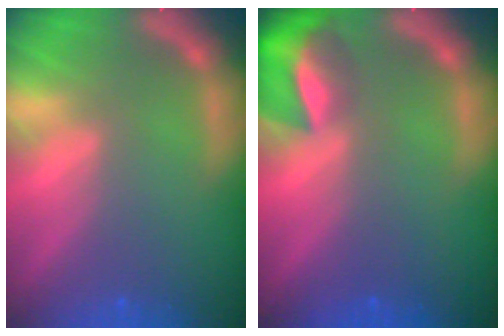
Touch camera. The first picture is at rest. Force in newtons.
{"total": 6.4}